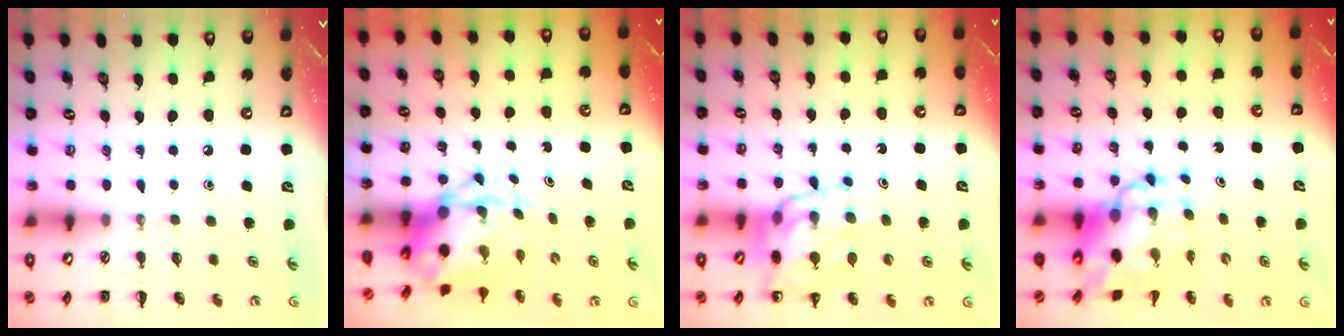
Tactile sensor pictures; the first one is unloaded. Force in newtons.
{"total": 4.6, "press": 4.5, "slide": 1.1}
{"total": 12.8, "press": 12.5, "slide": 3.1}
{"total": 10.5, "press": 10.1, "slide": 2.9}